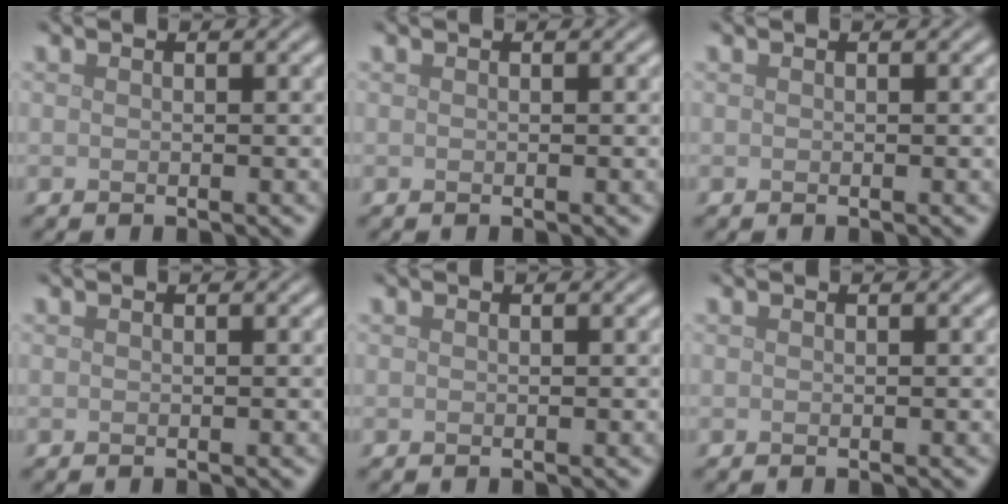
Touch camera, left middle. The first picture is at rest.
{"total": 0.0}
{"total": 0.0}
{"total": 0.0}
{"total": 0.0}
{"total": 0.0}